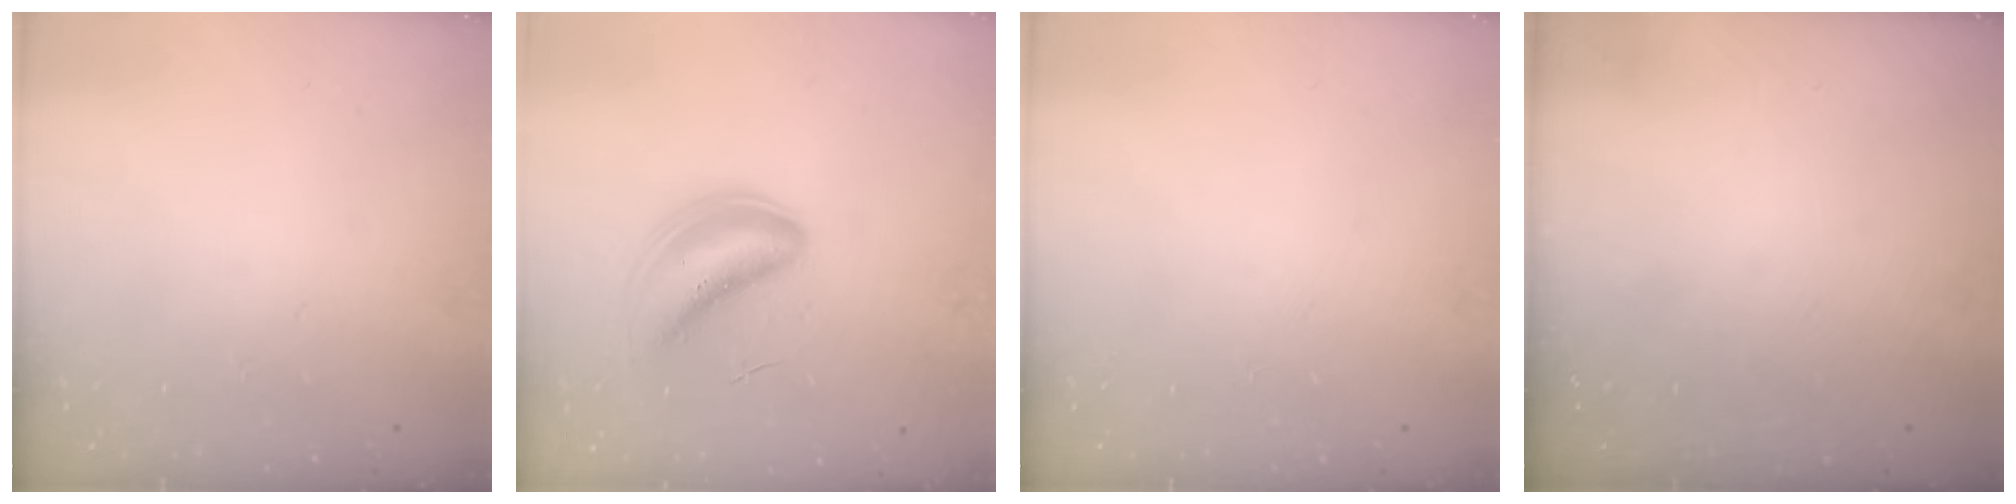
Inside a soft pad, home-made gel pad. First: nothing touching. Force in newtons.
{"total": 6.0, "press": 5.5, "slide": 2.5}
{"total": 0.0}
{"total": 0.0}